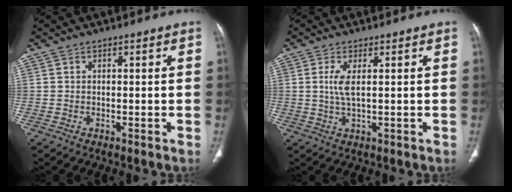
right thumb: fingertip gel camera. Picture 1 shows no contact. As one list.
[{"total": 3.6, "force": [0.7, 0.9, 3.4], "torque": [-0.085, -0.006, 0.017]}]